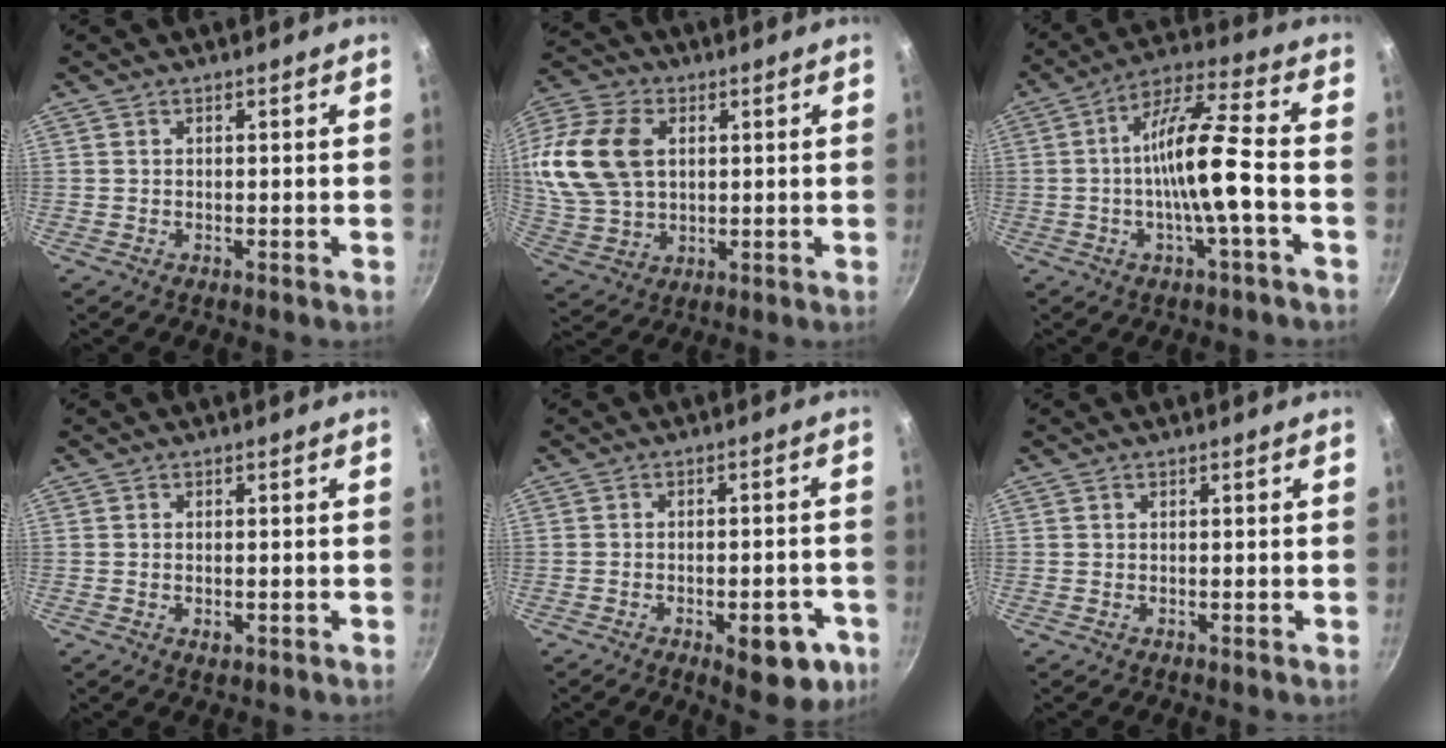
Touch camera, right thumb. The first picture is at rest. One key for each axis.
{"total": 19.1, "fx": 3.8, "fy": 13.2, "fz": 13.2, "tx": -0.272, "ty": 0.009, "tz": 0.076}
{"total": 13.3, "fx": -2.4, "fy": 2.5, "fz": 12.8, "tx": -0.228, "ty": 0.033, "tz": -0.050}
{"total": 1.8, "fx": -0.5, "fy": 1.0, "fz": 1.4, "tx": -0.022, "ty": -0.002, "tz": -0.007}
{"total": 10.5, "fx": -4.4, "fy": 4.7, "fz": 8.3, "tx": -0.070, "ty": 0.020, "tz": -0.049}
{"total": 0.0}